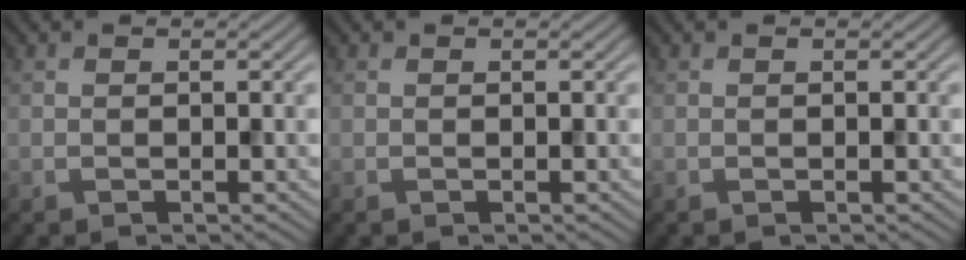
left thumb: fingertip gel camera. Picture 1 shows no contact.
{"total": 0.0}
{"total": 0.0}